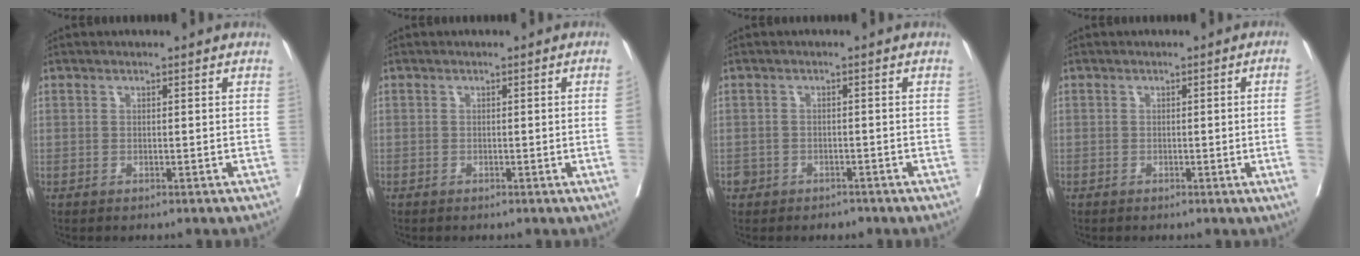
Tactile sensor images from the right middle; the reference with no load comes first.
{"total": 1.8, "force": [-0.3, -0.8, 1.5], "torque": [-0.017, -0.002, -0.004]}
{"total": 2.6, "force": [-1.8, 1.9, 0.2], "torque": [-0.008, 0.008, -0.029]}
{"total": 3.7, "force": [-0.5, -1.4, 3.4], "torque": [-0.039, -0.007, -0.006]}